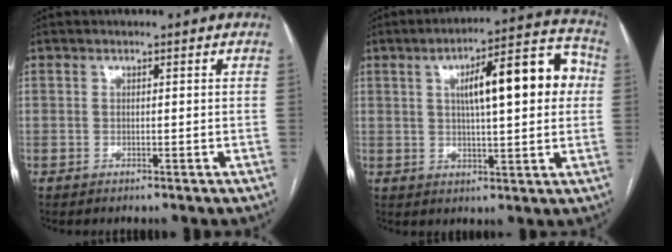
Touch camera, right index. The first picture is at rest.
{"total": 14.4, "force": [2.7, 3.2, 13.8], "torque": [-0.195, 0.042, 0.039]}